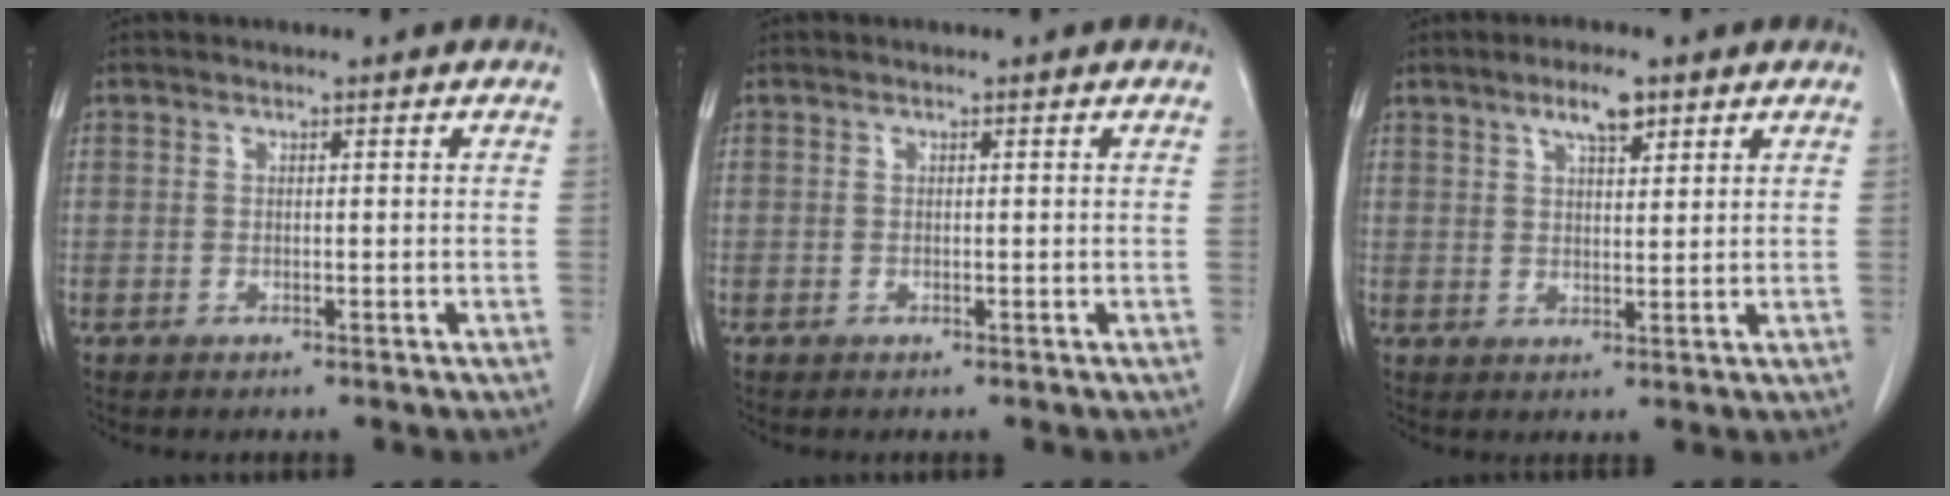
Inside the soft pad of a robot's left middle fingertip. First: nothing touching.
{"total": 0.0}
{"total": 4.5, "force": [2.9, 1.1, 3.3], "torque": [-0.059, 0.004, 0.050]}